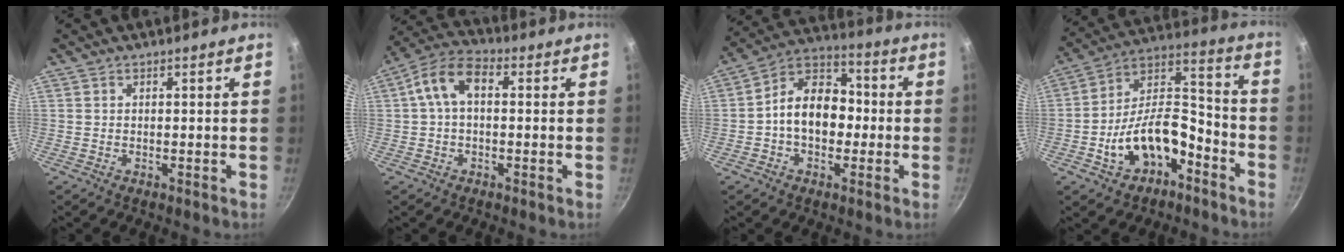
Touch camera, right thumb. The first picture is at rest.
{"total": 8.6, "force": [1.0, 5.3, 6.7], "torque": [-0.126, 0.032, 0.005]}
{"total": 12.7, "force": [-1.2, 9.2, 8.7], "torque": [-0.094, 0.044, -0.040]}
{"total": 16.4, "force": [-7.2, 9.3, 11.4], "torque": [-0.163, 0.080, -0.122]}